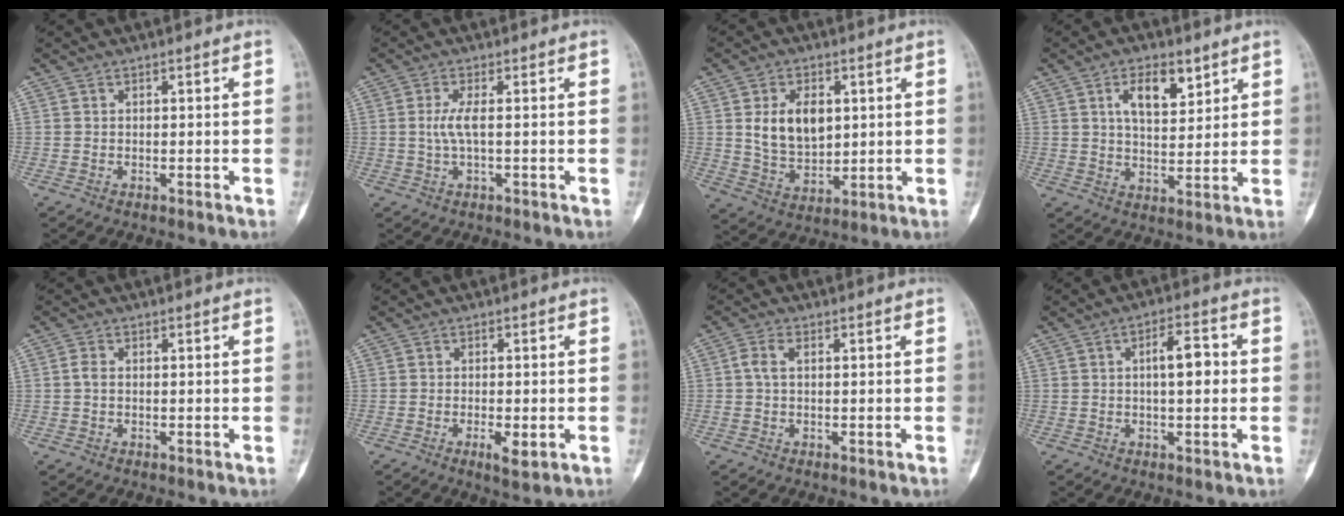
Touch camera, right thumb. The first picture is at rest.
{"total": 3.2, "force": [0.1, 0.6, 3.2], "torque": [-0.084, 0.001, 0.001]}
{"total": 10.5, "force": [2.4, 7.0, 7.5], "torque": [-0.108, -0.017, 0.054]}
{"total": 8.4, "force": [4.2, 4.2, 6.0], "torque": [-0.076, -0.023, 0.070]}
{"total": 1.6, "force": [0.0, 1.0, 1.2], "torque": [-0.021, 0.001, -0.003]}
{"total": 3.8, "force": [-1.4, 1.2, 3.3], "torque": [-0.052, -0.004, -0.019]}
{"total": 2.6, "force": [0.2, 1.4, 2.2], "torque": [-0.052, 0.002, -0.002]}
{"total": 6.6, "force": [0.4, 2.6, 6.1], "torque": [-0.083, 0.009, -0.002]}